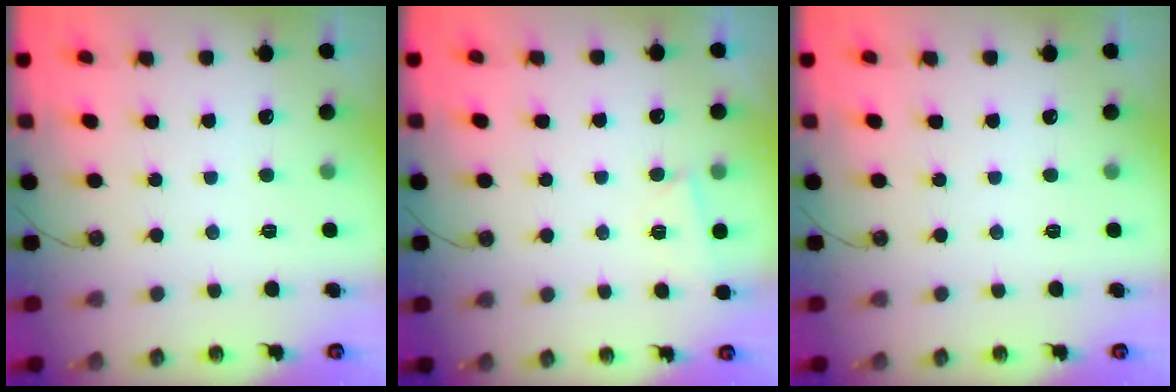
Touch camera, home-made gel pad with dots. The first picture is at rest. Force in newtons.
{"total": 2.6, "press": 2.6, "slide": 0.7}
{"total": 0.0}